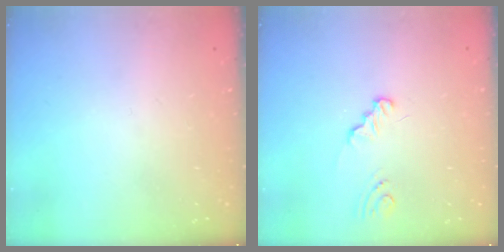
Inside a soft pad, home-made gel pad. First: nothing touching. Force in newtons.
{"total": 1.2, "press": 1.2, "slide": 0.1}